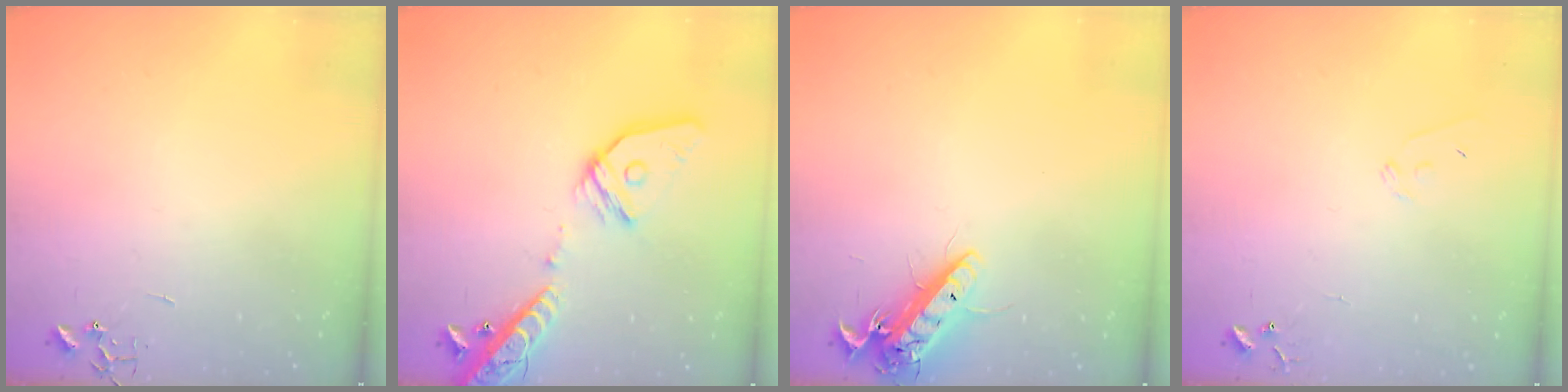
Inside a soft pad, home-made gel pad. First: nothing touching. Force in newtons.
{"total": 18.3, "press": 17.9, "slide": 3.6}
{"total": 14.8, "press": 14.5, "slide": 2.8}
{"total": 6.8, "press": 6.7, "slide": 0.5}